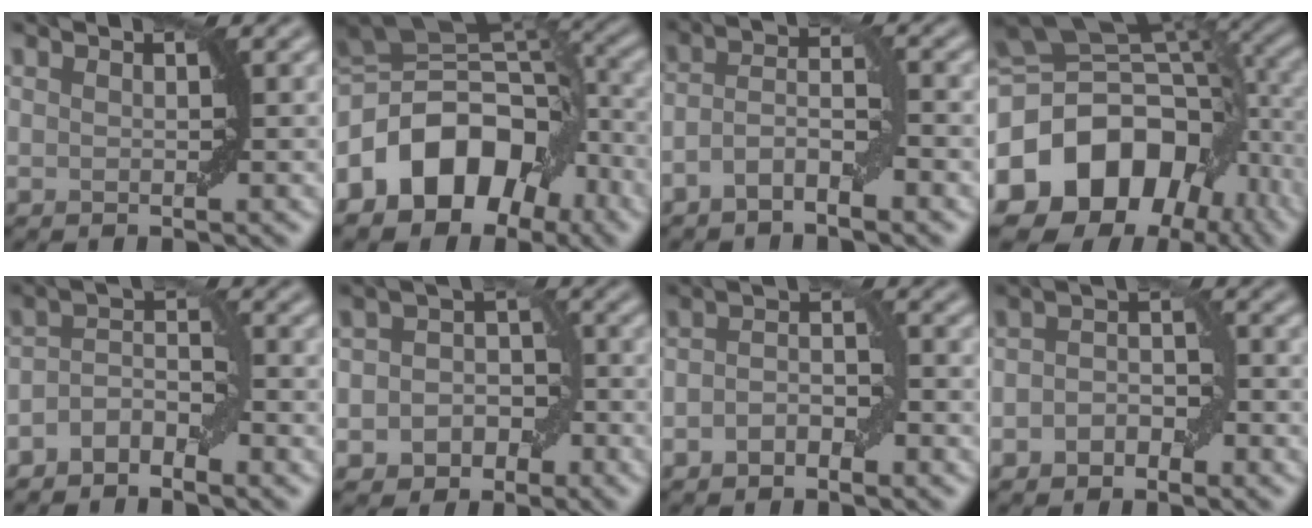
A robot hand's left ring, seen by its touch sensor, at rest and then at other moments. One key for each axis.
{"total": 11.4, "fx": -5.2, "fy": 7.9, "fz": 6.4, "tx": -0.103, "ty": 0.017, "tz": -0.107}
{"total": 3.7, "fx": -1.9, "fy": 1.3, "fz": 2.8, "tx": -0.053, "ty": 0.011, "tz": -0.040}
{"total": 15.8, "fx": -5.4, "fy": 11.7, "fz": 9.1, "tx": -0.181, "ty": -0.019, "tz": -0.086}
{"total": 2.9, "fx": -1.8, "fy": 1.4, "fz": 1.8, "tx": -0.033, "ty": 0.013, "tz": -0.036}
{"total": 4.4, "fx": -1.7, "fy": 3.5, "fz": 2.0, "tx": 0.001, "ty": 0.003, "tz": -0.038}
{"total": 2.8, "fx": -1.1, "fy": 1.4, "fz": 2.2, "tx": -0.040, "ty": 0.005, "tz": -0.022}
{"total": 2.9, "fx": -1.1, "fy": 1.9, "fz": 1.9, "tx": -0.031, "ty": 0.008, "tz": -0.023}